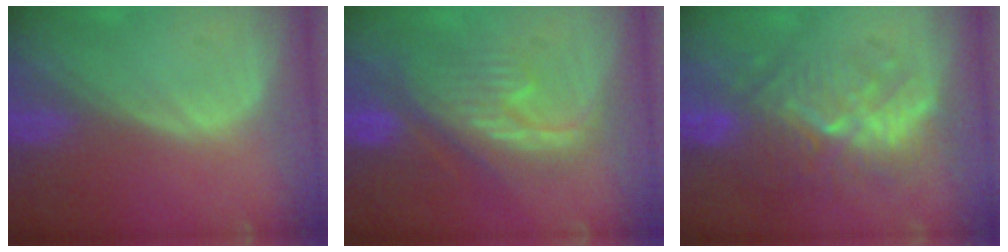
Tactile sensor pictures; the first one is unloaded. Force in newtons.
{"total": 8.0, "press": 7.9, "slide": 1.1}
{"total": 9.1, "press": 8.8, "slide": 2.4}